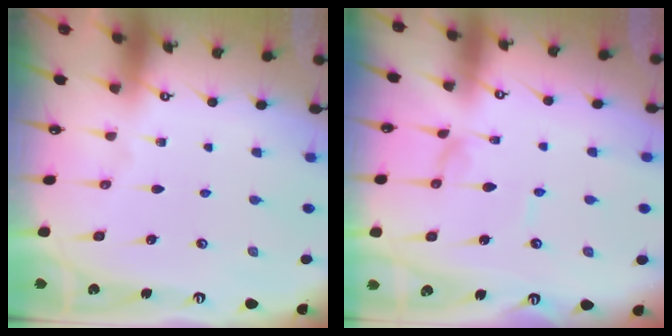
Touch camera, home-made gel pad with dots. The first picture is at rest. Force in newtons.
{"total": 0.0}